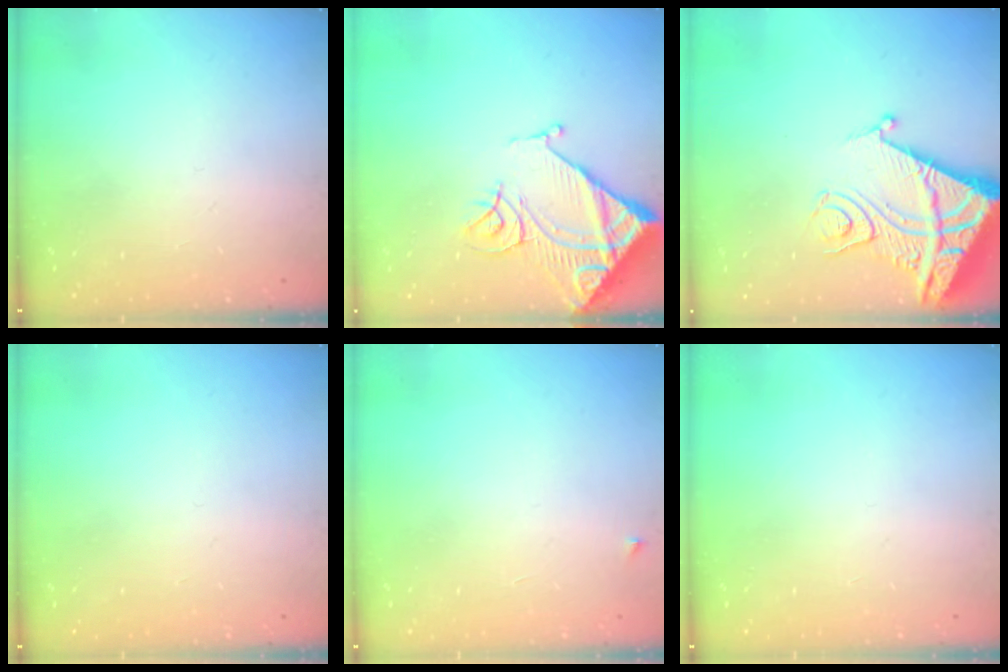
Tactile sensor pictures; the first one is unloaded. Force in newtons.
{"total": 17.1, "press": 17.0, "slide": 1.8}
{"total": 14.0, "press": 13.9, "slide": 1.8}
{"total": 0.0}
{"total": 2.5, "press": 2.4, "slide": 0.4}
{"total": 0.0}